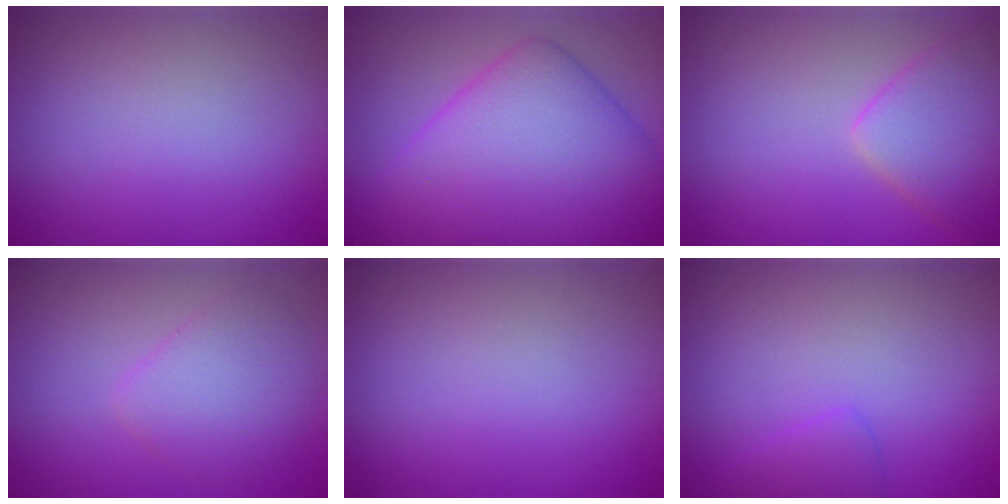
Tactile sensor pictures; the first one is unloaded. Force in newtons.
{"total": 12.4, "press": 12.4, "slide": 0.2}
{"total": 4.9, "press": 4.9, "slide": 0.3}
{"total": 3.3, "press": 3.3, "slide": 0.2}
{"total": 0.0}
{"total": 1.5, "press": 1.5, "slide": 0.0}